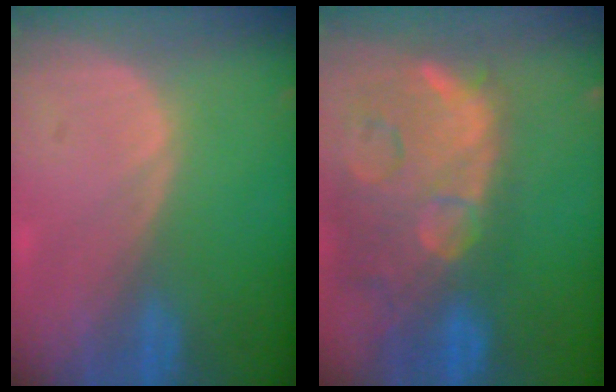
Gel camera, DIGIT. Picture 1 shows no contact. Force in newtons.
{"total": 15.0, "press": 11.9, "slide": 9.0}